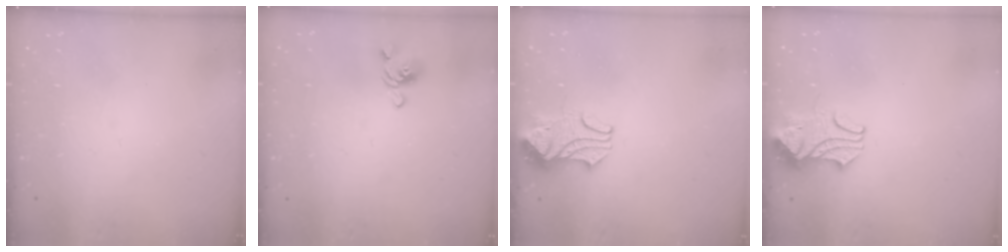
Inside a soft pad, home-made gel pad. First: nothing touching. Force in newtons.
{"total": 2.6, "press": 2.5, "slide": 0.7}
{"total": 2.3, "press": 2.2, "slide": 0.8}
{"total": 2.4, "press": 2.2, "slide": 0.8}